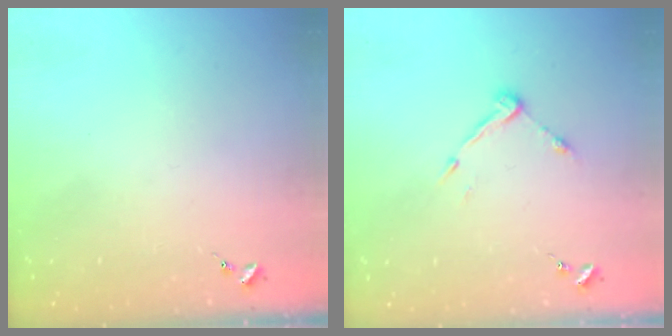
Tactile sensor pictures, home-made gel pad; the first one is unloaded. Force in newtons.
{"total": 6.9, "press": 6.9, "slide": 0.3}